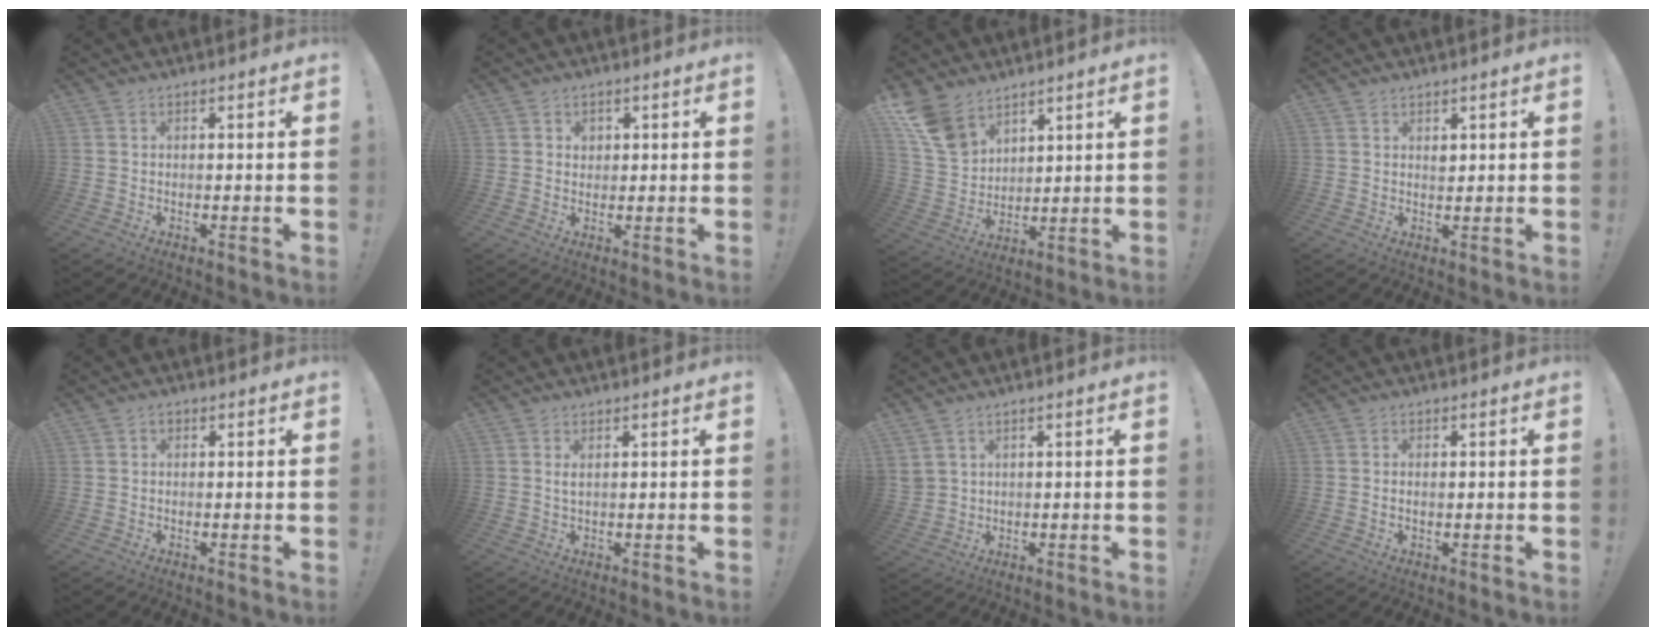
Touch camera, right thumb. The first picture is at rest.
{"total": 1.9, "force": [0.6, 1.8, 0.4], "torque": [-0.002, -0.002, 0.010]}
{"total": 12.7, "force": [9.0, 7.4, 5.0], "torque": [-0.108, -0.048, 0.182]}
{"total": 1.8, "force": [1.1, 1.1, 0.8], "torque": [-0.001, -0.007, 0.018]}
{"total": 0.9, "force": [-0.1, 0.8, 0.4], "torque": [-0.005, 0.004, -0.003]}
{"total": 1.4, "force": [0.4, 0.3, 1.3], "torque": [-0.028, 0.000, 0.007]}
{"total": 3.7, "force": [2.4, 2.6, 1.3], "torque": [-0.030, -0.006, 0.050]}
{"total": 1.3, "force": [-0.1, 0.7, 1.1], "torque": [-0.016, 0.000, -0.003]}